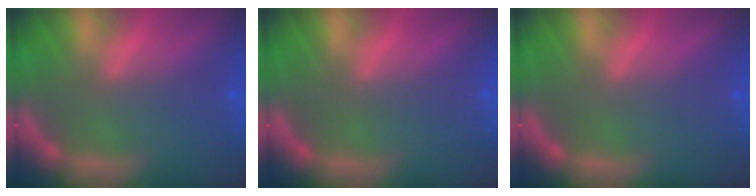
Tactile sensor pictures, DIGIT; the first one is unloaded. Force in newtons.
{"total": 0.0}
{"total": 0.0}